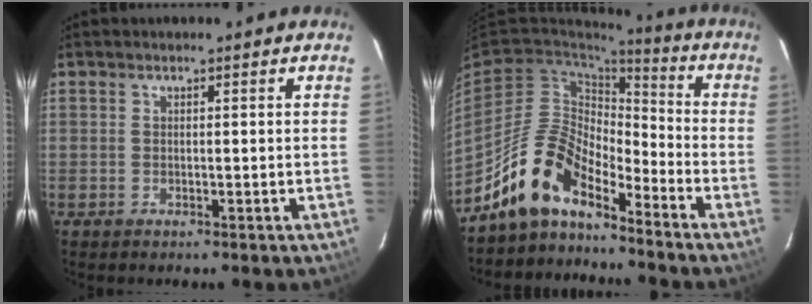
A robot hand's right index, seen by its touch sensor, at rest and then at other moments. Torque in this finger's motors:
{"motor_torque": [1.06, -1.08, 0.82, 0.18]}